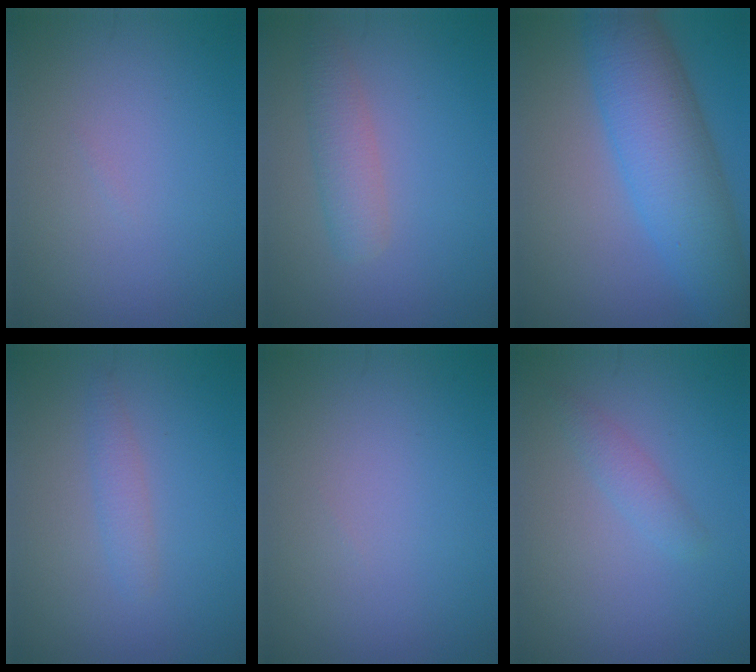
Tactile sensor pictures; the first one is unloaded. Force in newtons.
{"total": 2.6, "press": 2.6, "slide": 0.2}
{"total": 8.4, "press": 8.4, "slide": 0.2}
{"total": 1.4, "press": 1.4, "slide": 0.1}
{"total": 0.0}
{"total": 1.4, "press": 1.4, "slide": 0.0}